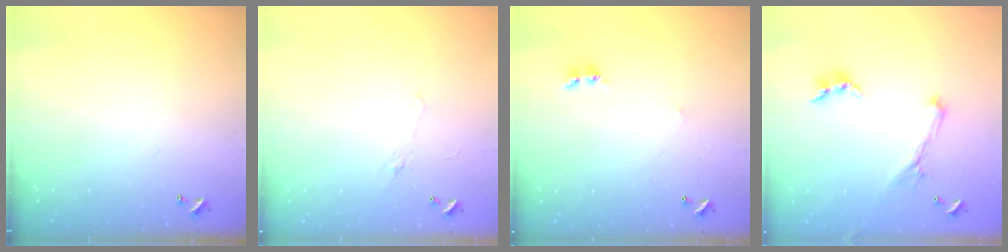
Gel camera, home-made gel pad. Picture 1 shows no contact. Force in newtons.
{"total": 0.9, "press": 0.5, "slide": 0.7}
{"total": 2.8, "press": 2.7, "slide": 0.4}
{"total": 0.0}